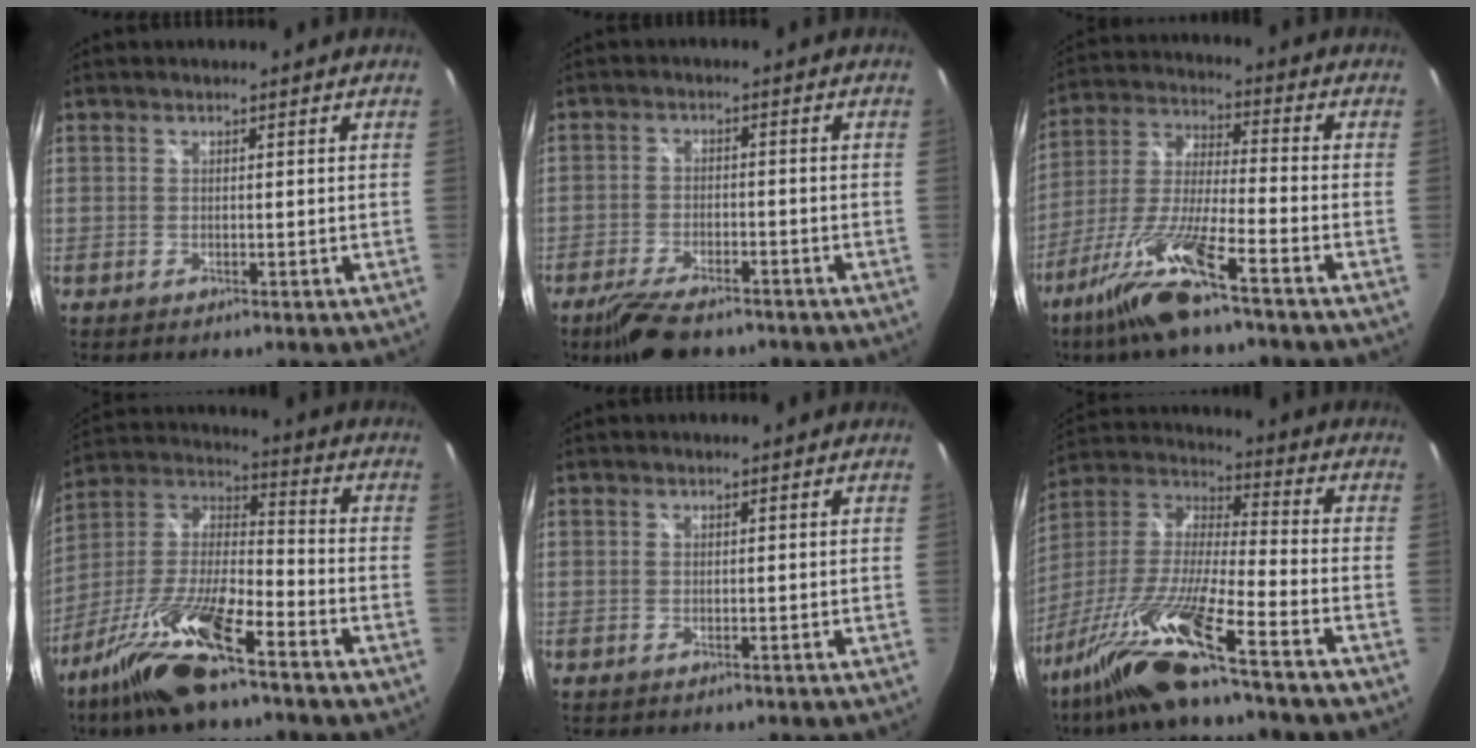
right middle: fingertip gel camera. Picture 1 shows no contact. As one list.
[{"total": 9.2, "force": [-7.2, 3.0, 5.0], "torque": [-0.115, -0.017, -0.123]}, {"total": 13.9, "force": [-9.2, 0.8, 10.5], "torque": [-0.223, -0.015, -0.177]}, {"total": 18.7, "force": [-11.6, 4.9, 13.8], "torque": [-0.273, -0.015, -0.224]}, {"total": 0.0}, {"total": 20.0, "force": [-14.3, 0.4, 13.9], "torque": [-0.265, -0.039, -0.269]}]